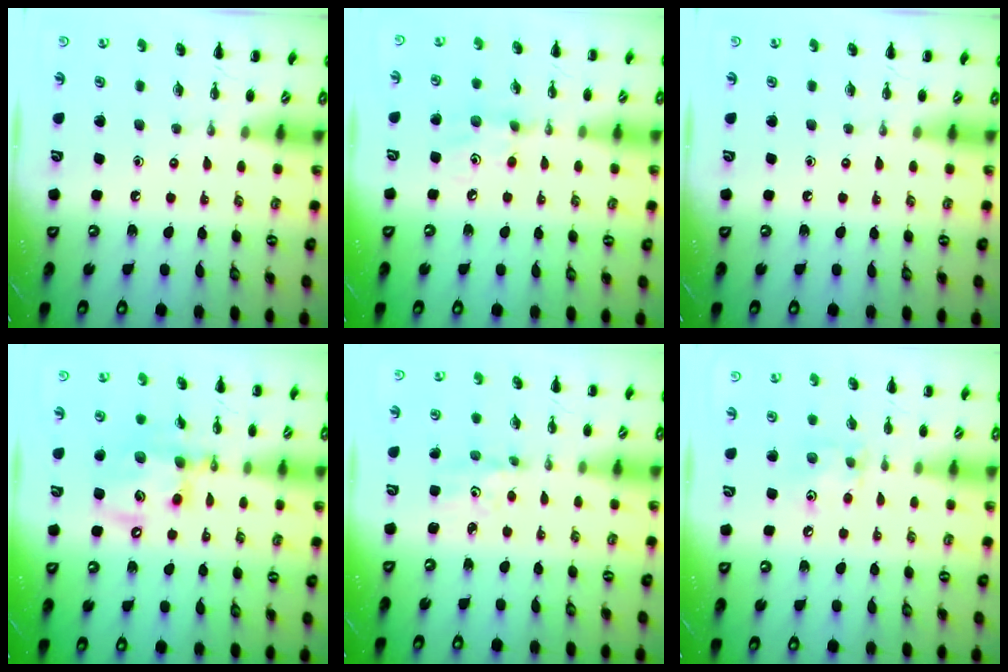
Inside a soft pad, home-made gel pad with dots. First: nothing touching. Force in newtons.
{"total": 8.0, "press": 7.9, "slide": 1.3}
{"total": 0.0}
{"total": 14.7, "press": 14.3, "slide": 3.2}
{"total": 2.0, "press": 1.9, "slide": 0.7}
{"total": 6.6, "press": 6.6, "slide": 1.1}